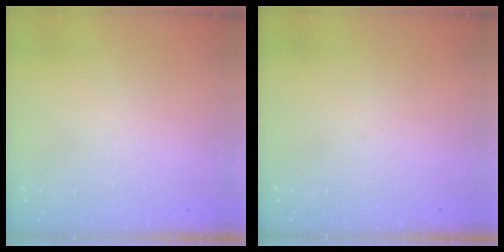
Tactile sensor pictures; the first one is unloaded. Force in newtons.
{"total": 0.0}